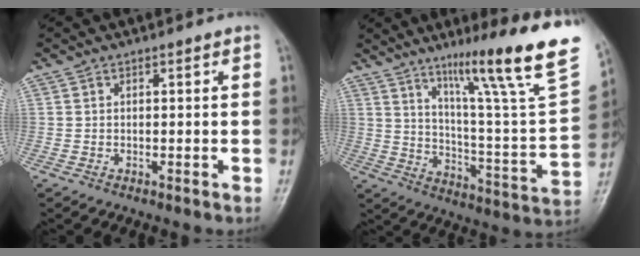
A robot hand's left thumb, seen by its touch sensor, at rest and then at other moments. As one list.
[{"total": 25.1, "force": [15.6, 2.2, 19.5], "torque": [-0.273, -0.063, 0.240]}]